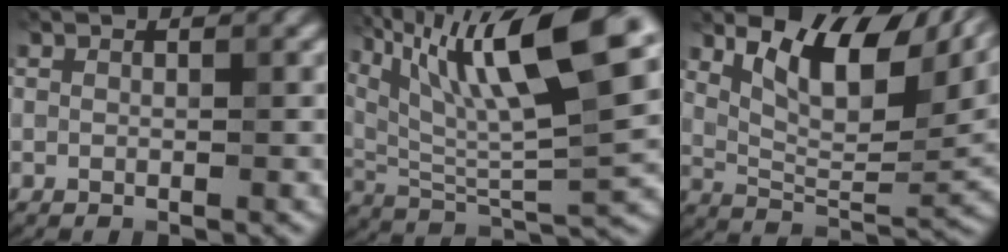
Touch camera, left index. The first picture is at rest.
{"total": 14.2, "force": [6.9, 3.4, 11.9], "torque": [-0.215, 0.018, 0.124]}
{"total": 11.2, "force": [5.2, 4.7, 8.8], "torque": [-0.143, 0.003, 0.094]}